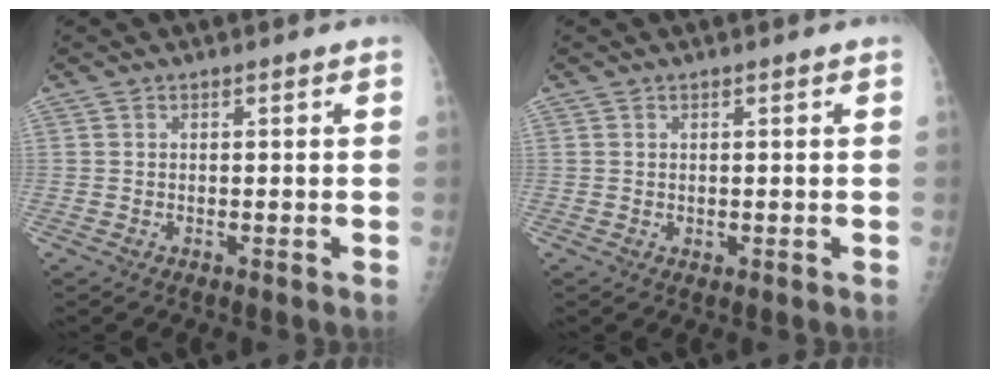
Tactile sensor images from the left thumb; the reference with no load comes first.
{"total": 0.8, "force": [0.4, 0.4, 0.5], "torque": [-0.006, -0.003, 0.006]}